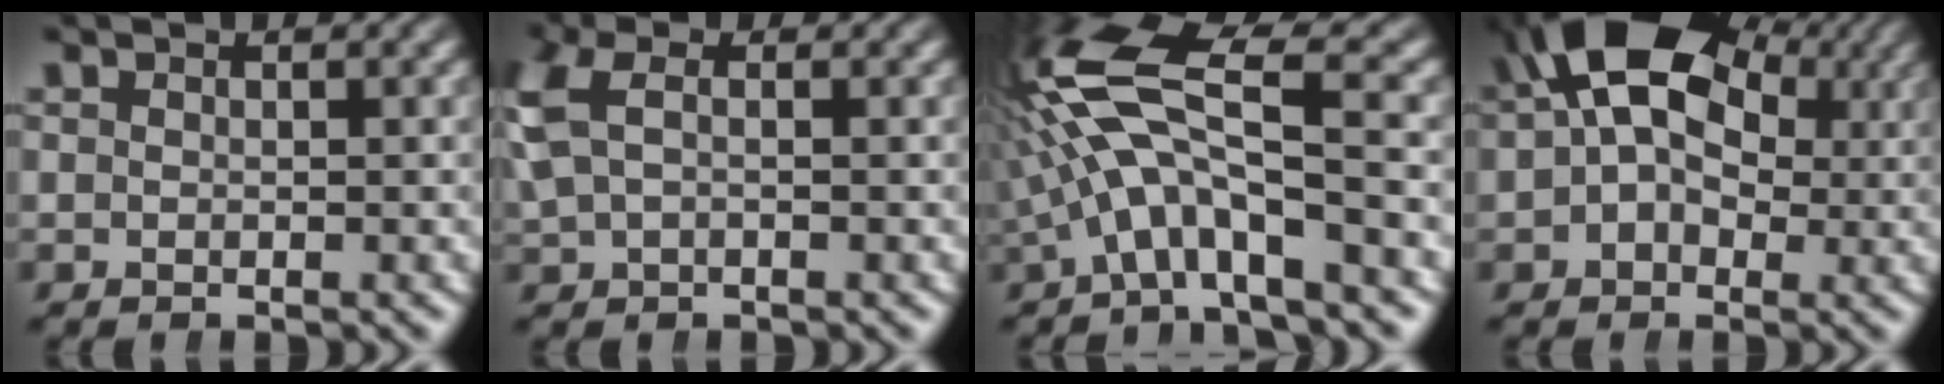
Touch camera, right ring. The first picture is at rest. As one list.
[{"total": 3.2, "force": [0.4, 2.2, 2.3], "torque": [-0.075, -0.002, 0.014]}, {"total": 8.3, "force": [1.4, 3.7, 7.2], "torque": [-0.151, 0.002, 0.024]}, {"total": 15.8, "force": [4.1, 11.2, 10.3], "torque": [-0.170, 0.017, 0.045]}]